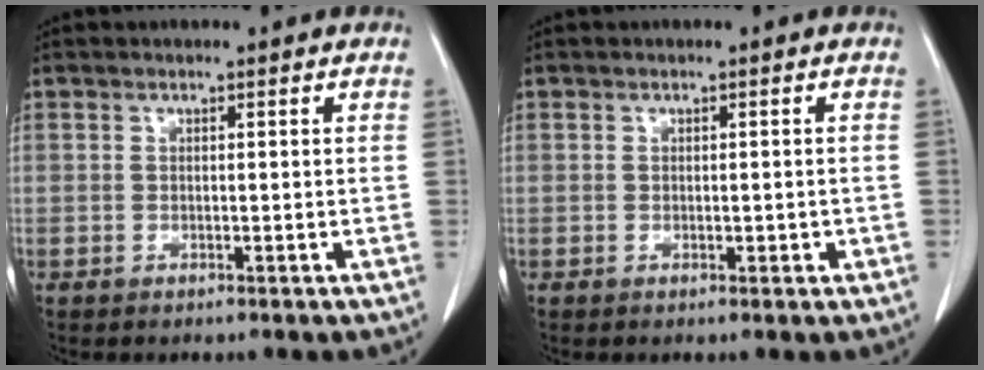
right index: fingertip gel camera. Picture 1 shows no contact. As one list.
[{"total": 1.1, "force": [-0.3, 0.4, 1.0], "torque": [-0.015, -0.001, -0.001]}]